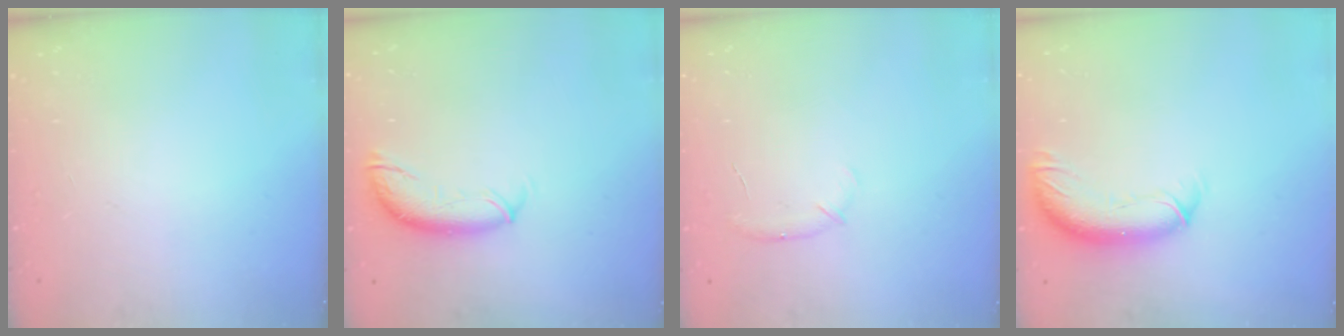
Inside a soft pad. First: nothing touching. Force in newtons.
{"total": 9.9, "press": 9.8, "slide": 1.4}
{"total": 6.9, "press": 6.7, "slide": 1.8}
{"total": 11.5, "press": 11.2, "slide": 2.6}